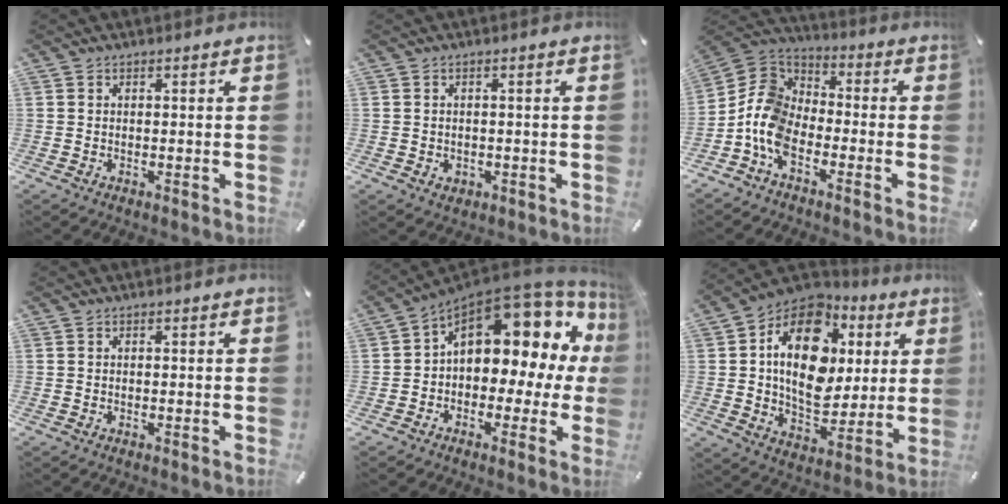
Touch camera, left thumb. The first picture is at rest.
{"total": 1.8, "force": [-0.4, 1.7, 0.5], "torque": [-0.010, 0.006, -0.011]}
{"total": 10.7, "force": [-6.4, 6.8, 5.1], "torque": [-0.128, 0.025, -0.128]}
{"total": 0.0}
{"total": 14.4, "force": [5.6, 9.1, 9.7], "torque": [-0.126, -0.052, 0.086]}
{"total": 19.7, "force": [4.3, 14.0, 13.2], "torque": [-0.233, -0.012, 0.076]}